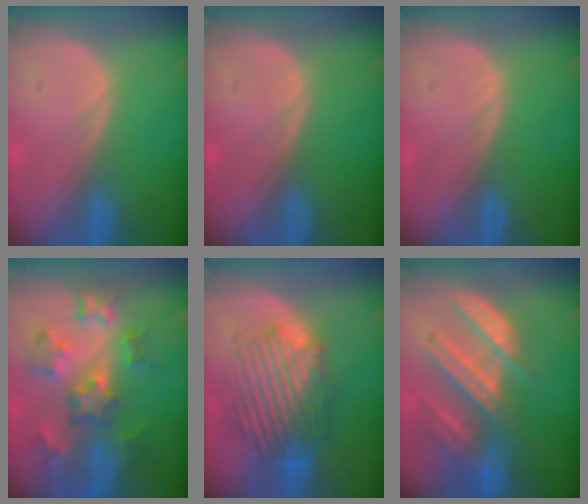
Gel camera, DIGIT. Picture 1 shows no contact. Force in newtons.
{"total": 0.0}
{"total": 0.0}
{"total": 8.8, "press": 7.8, "slide": 3.9}
{"total": 9.0, "press": 8.6, "slide": 2.6}
{"total": 8.9, "press": 8.0, "slide": 4.0}